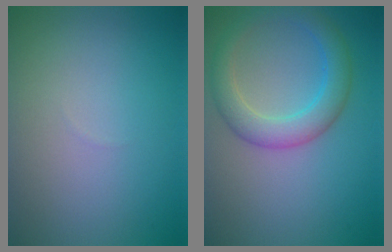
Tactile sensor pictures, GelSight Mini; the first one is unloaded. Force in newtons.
{"total": 4.2, "press": 4.2, "slide": 0.1}